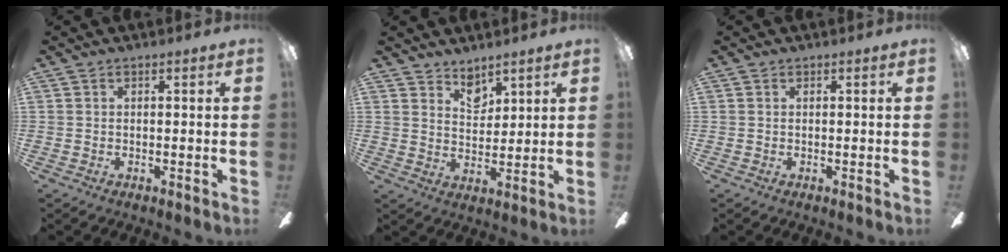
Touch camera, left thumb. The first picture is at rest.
{"total": 5.7, "force": [4.8, 2.8, 1.4], "torque": [-0.018, -0.026, 0.086]}
{"total": 0.0}